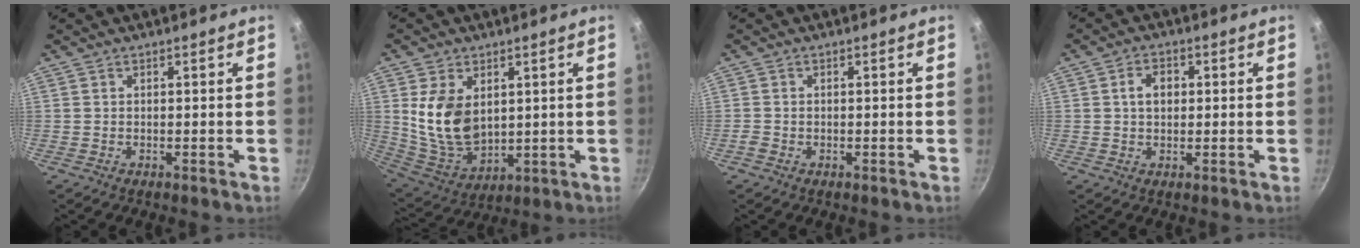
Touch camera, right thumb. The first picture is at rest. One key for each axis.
{"total": 13.3, "fx": 2.8, "fy": 8.7, "fz": 9.6, "tx": -0.165, "ty": -0.033, "tz": 0.072}
{"total": 1.1, "fx": -0.4, "fy": 0.9, "fz": 0.5, "tx": -0.009, "ty": 0.001, "tz": -0.009}
{"total": 4.4, "fx": 0.7, "fy": 3.2, "fz": 3.0, "tx": -0.032, "ty": 0.010, "tz": 0.008}